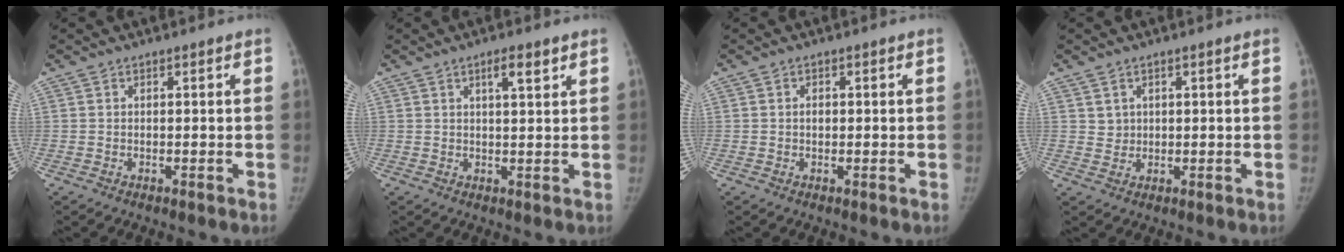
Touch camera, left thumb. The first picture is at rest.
{"total": 3.7, "force": [2.1, 0.8, 2.9], "torque": [-0.042, -0.011, 0.034]}
{"total": 0.9, "force": [0.1, 0.7, 0.6], "torque": [-0.004, 0.002, -0.001]}
{"total": 2.0, "force": [1.0, 1.7, 0.3], "torque": [0.010, -0.007, 0.018]}